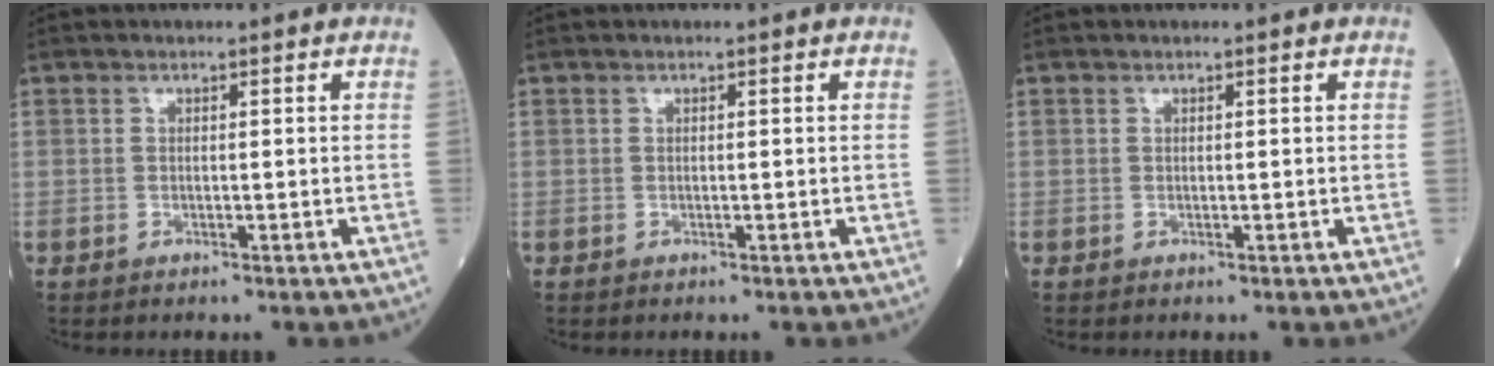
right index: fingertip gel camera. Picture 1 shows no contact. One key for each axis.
{"total": 0.0}
{"total": 0.0}